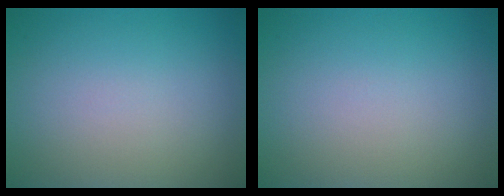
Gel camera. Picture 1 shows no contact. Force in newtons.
{"total": 0.0}